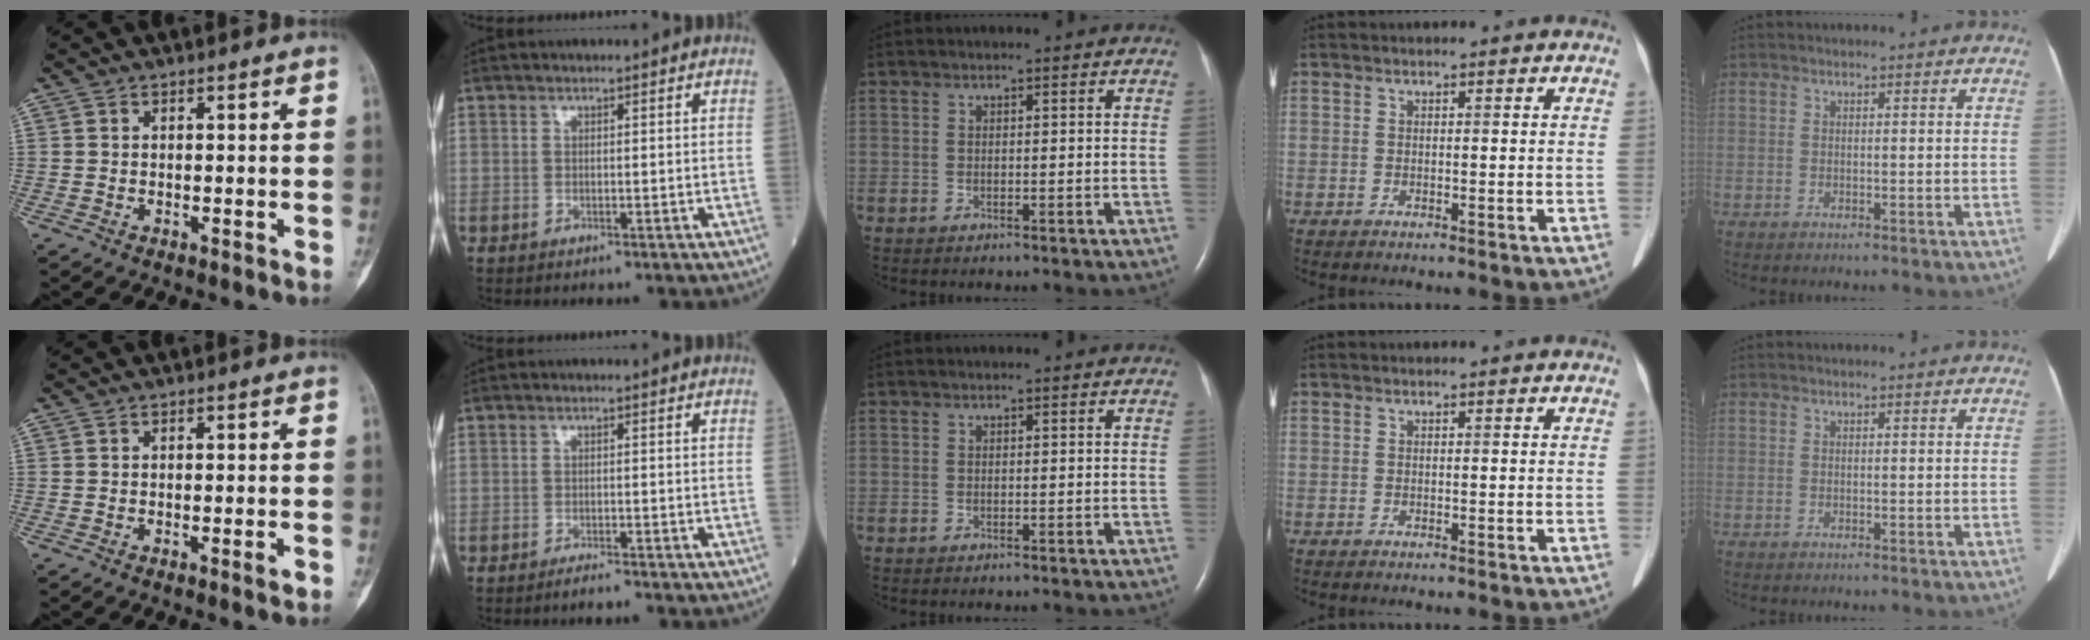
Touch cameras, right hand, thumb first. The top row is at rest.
{"thumb": {"total": 1.4, "force": [-0.6, 0.2, 1.3], "torque": [-0.017, -0.002, -0.010]}, "index": {"total": 1.5, "force": [-1.3, -0.1, 0.7], "torque": [-0.017, -0.002, -0.022]}}